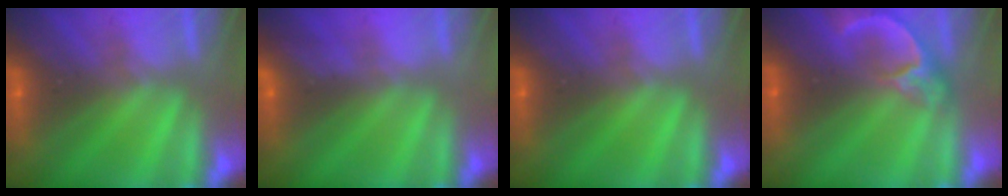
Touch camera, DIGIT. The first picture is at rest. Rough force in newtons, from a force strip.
{"total": 3.4}
{"total": 0.0}
{"total": 4.7}